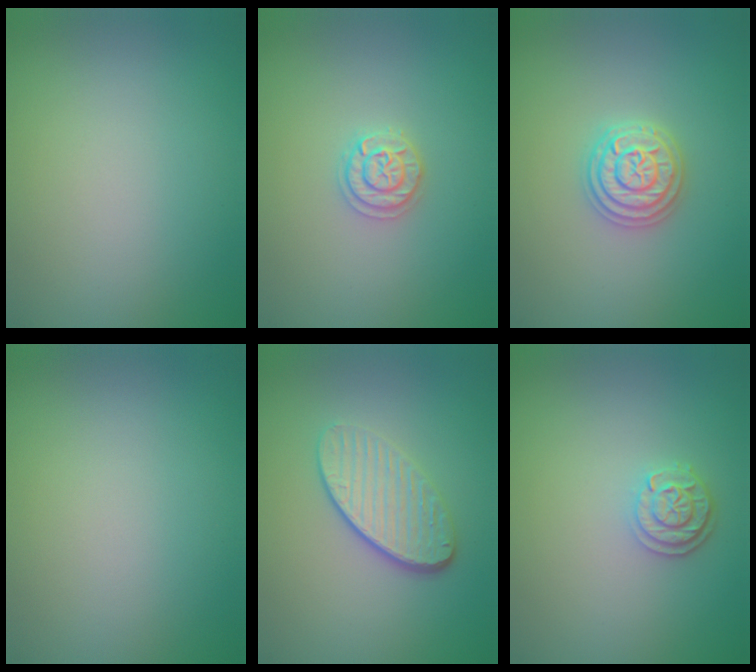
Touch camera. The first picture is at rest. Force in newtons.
{"total": 1.9, "press": 1.8, "slide": 0.3}
{"total": 3.6, "press": 3.6, "slide": 0.4}
{"total": 0.0}
{"total": 4.1, "press": 3.0, "slide": 2.8}
{"total": 2.4, "press": 2.1, "slide": 1.3}